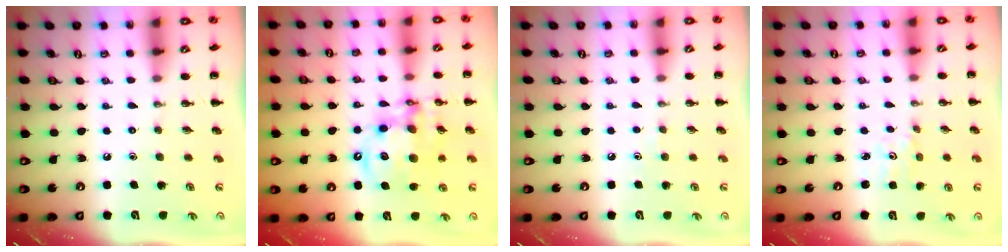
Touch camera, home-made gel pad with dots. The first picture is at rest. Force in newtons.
{"total": 14.2, "press": 13.7, "slide": 3.8}
{"total": 3.1, "press": 2.9, "slide": 1.1}
{"total": 1.2, "press": 1.1, "slide": 0.4}